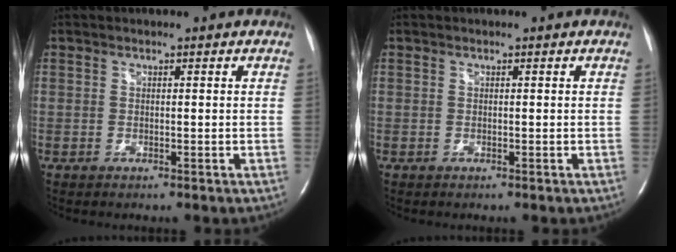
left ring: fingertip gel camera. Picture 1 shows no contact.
{"total": 0.0}